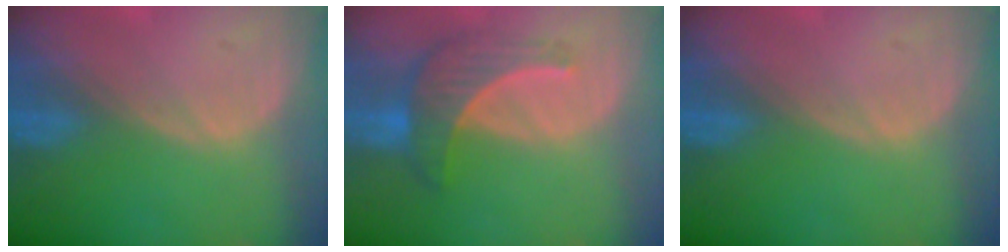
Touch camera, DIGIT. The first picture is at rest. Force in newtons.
{"total": 7.3, "press": 6.8, "slide": 2.5}
{"total": 0.0}